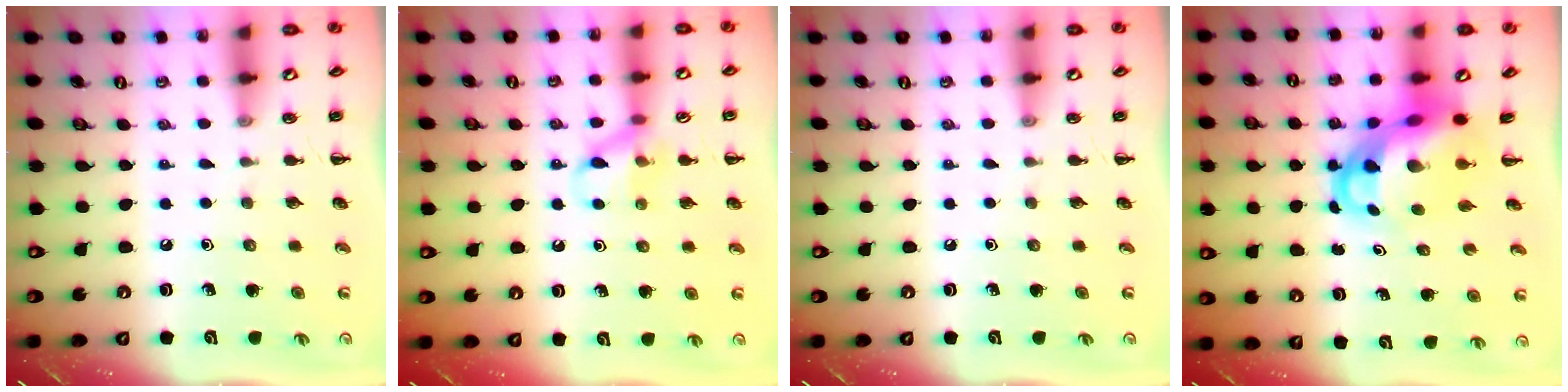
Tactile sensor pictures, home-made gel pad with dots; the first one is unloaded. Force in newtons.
{"total": 9.6, "press": 9.5, "slide": 1.6}
{"total": 0.0}
{"total": 8.1, "press": 7.7, "slide": 2.3}